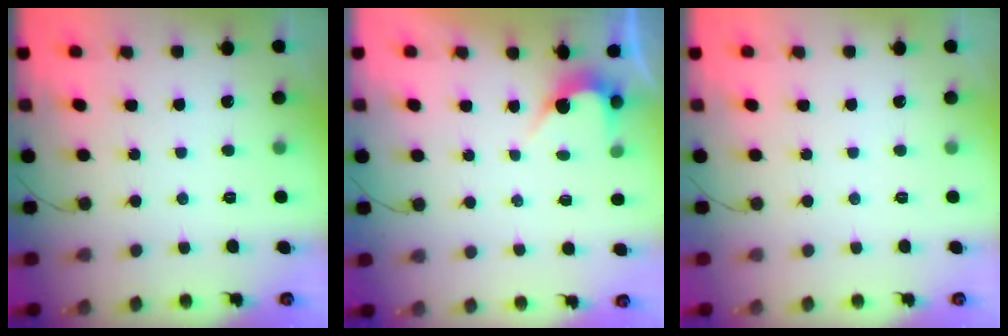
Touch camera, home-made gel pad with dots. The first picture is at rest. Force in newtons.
{"total": 2.5, "press": 2.5, "slide": 0.2}
{"total": 0.0}